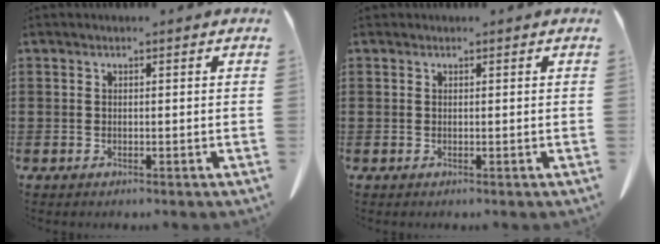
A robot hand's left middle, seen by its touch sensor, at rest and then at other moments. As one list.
[{"total": 0.0}]